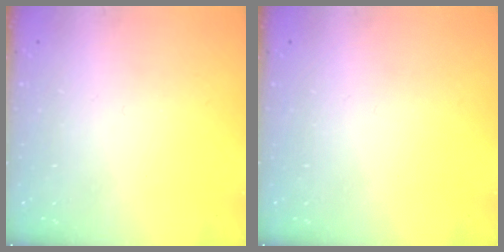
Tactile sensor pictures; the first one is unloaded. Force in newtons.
{"total": 0.0}